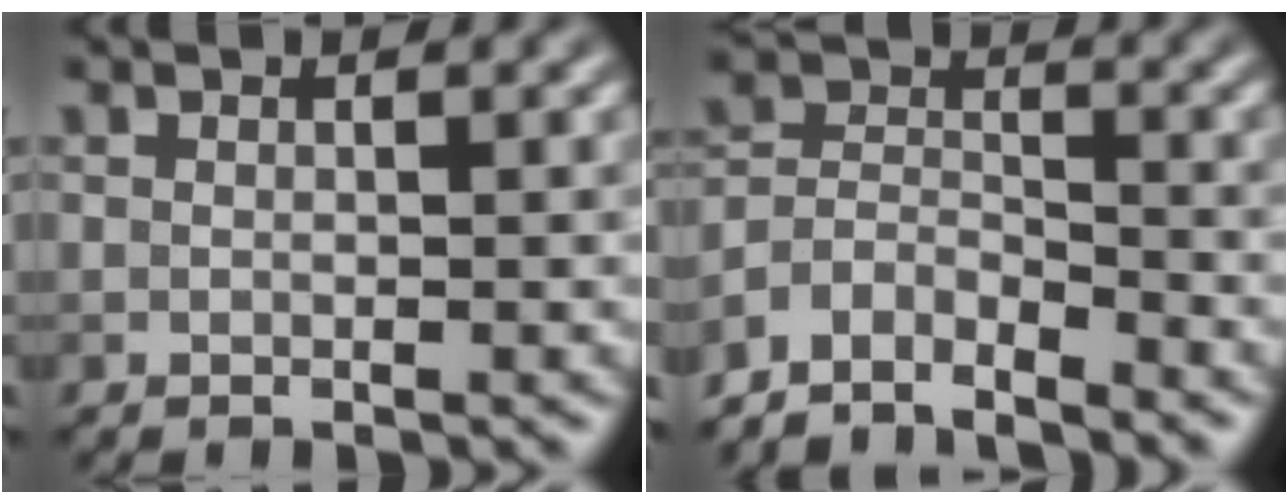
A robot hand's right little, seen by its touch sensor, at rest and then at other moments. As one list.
[{"total": 5.0, "force": [-4.5, 1.7, 1.3], "torque": [-0.019, -0.001, -0.094]}]